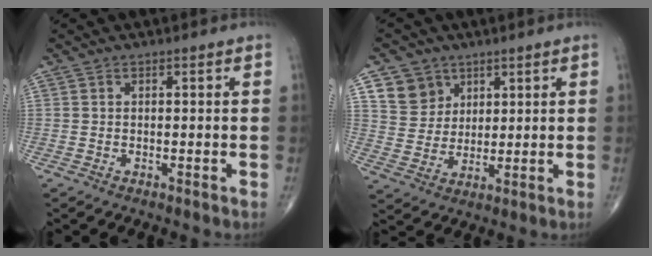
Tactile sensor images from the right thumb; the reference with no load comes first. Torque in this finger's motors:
{"motor_torque": [-0.23, 0.25, 0.02, 0.02, 0.01]}